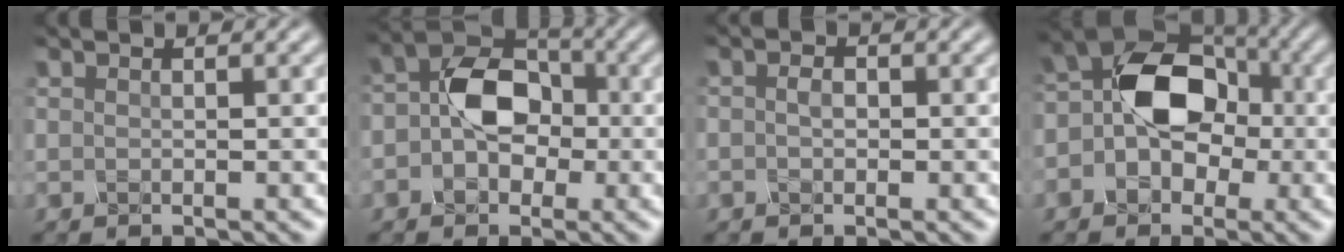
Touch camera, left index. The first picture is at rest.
{"total": 5.6, "force": [-0.6, 4.0, 3.9], "torque": [-0.060, 0.011, -0.018]}
{"total": 1.2, "force": [-0.2, 0.7, 0.9], "torque": [-0.017, 0.002, -0.006]}
{"total": 7.7, "force": [-0.7, 5.6, 5.3], "torque": [-0.057, 0.010, -0.029]}